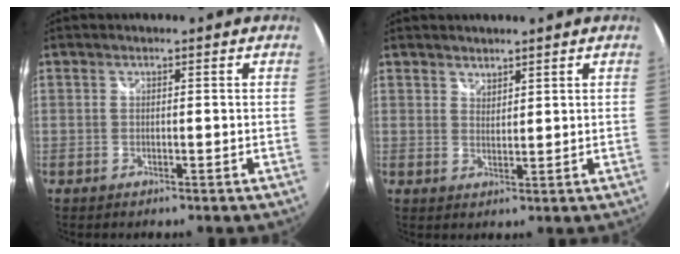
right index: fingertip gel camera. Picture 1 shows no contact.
{"total": 2.1, "force": [1.9, 0.8, 0.3], "torque": [0.000, 0.002, 0.033]}